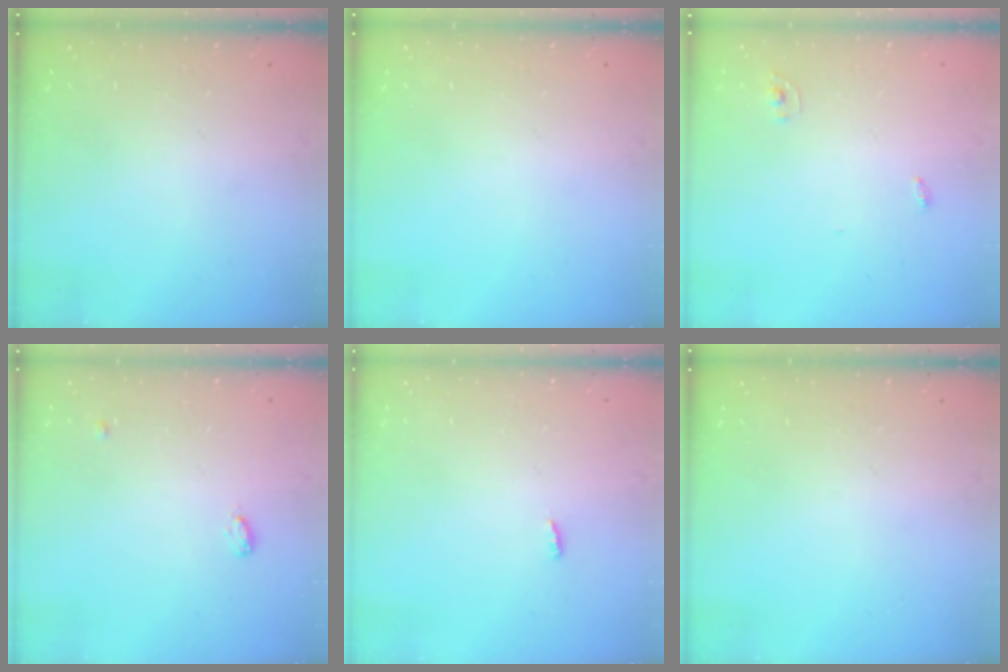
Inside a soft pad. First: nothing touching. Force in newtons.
{"total": 0.0}
{"total": 2.4, "press": 2.4, "slide": 0.2}
{"total": 7.9, "press": 4.2, "slide": 6.7}
{"total": 2.8, "press": 2.7, "slide": 0.8}
{"total": 0.0}